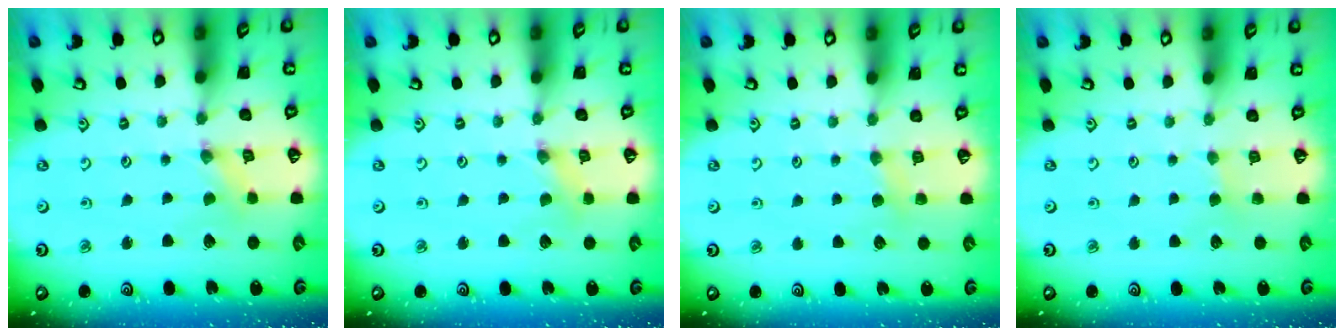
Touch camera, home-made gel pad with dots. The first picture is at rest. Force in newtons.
{"total": 0.8, "press": 0.8, "slide": 0.0}
{"total": 3.8, "press": 3.7, "slide": 0.7}
{"total": 2.0, "press": 2.0, "slide": 0.5}